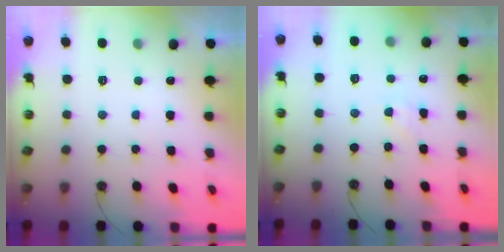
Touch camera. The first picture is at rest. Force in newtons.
{"total": 1.4, "press": 1.4, "slide": 0.3}